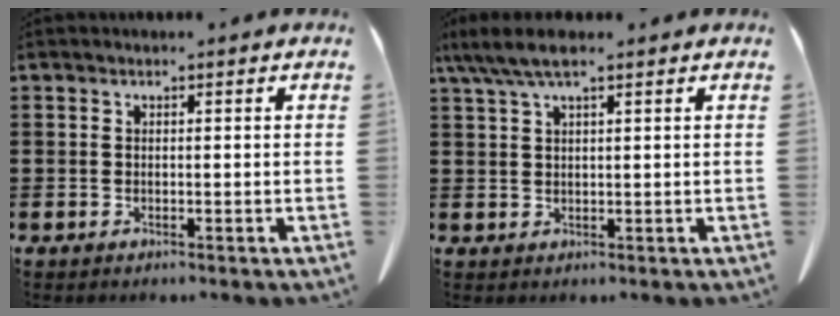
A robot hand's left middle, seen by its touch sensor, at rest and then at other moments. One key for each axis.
{"total": 4.9, "fx": 3.1, "fy": 0.8, "fz": 3.7, "tx": -0.076, "ty": -0.004, "tz": 0.058}